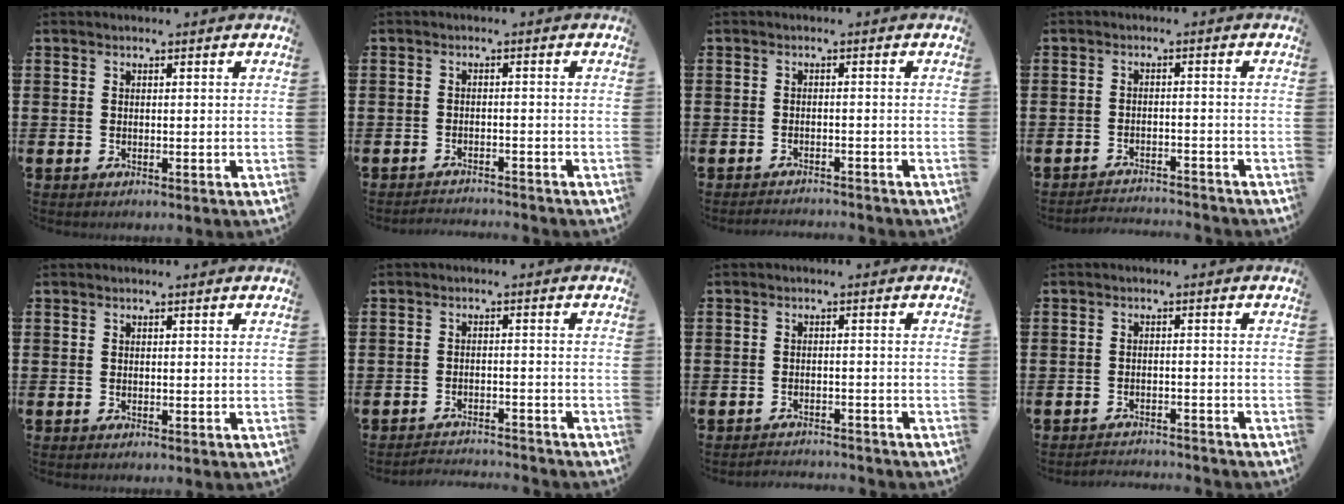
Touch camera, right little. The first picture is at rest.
{"total": 1.7, "force": [-1.7, -0.1, -0.1], "torque": [-0.003, 0.004, -0.036]}
{"total": 1.6, "force": [-1.5, -0.1, -0.1], "torque": [-0.003, 0.005, -0.033]}
{"total": 2.3, "force": [-2.3, 0.0, -0.1], "torque": [-0.004, 0.004, -0.051]}
{"total": 0.0}
{"total": 2.3, "force": [-2.3, 0.0, -0.1], "torque": [-0.004, 0.003, -0.050]}
{"total": 1.8, "force": [-1.8, -0.1, -0.2], "torque": [-0.002, 0.004, -0.039]}
{"total": 2.0, "force": [-2.0, -0.1, -0.2], "torque": [-0.002, 0.004, -0.043]}